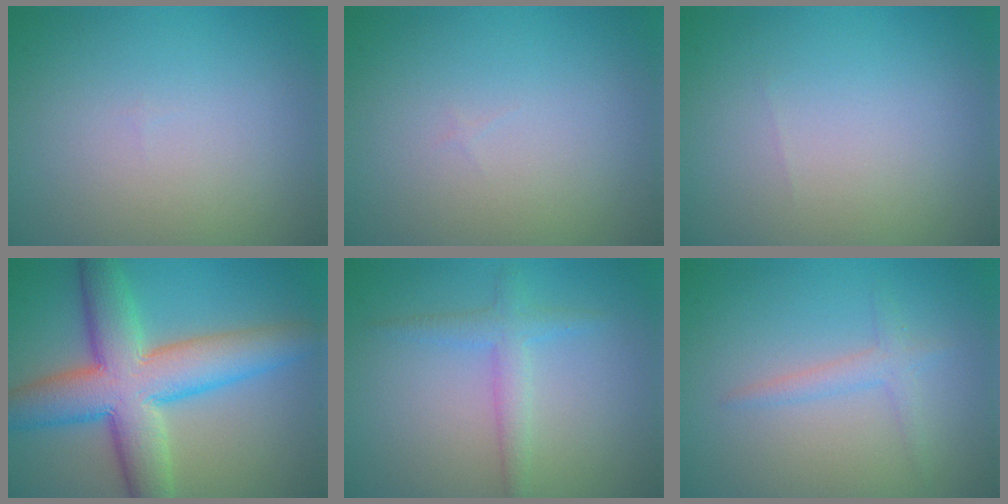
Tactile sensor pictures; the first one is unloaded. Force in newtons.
{"total": 0.0}
{"total": 0.0}
{"total": 10.2, "press": 10.2, "slide": 0.2}
{"total": 2.3, "press": 2.3, "slide": 0.1}
{"total": 1.6, "press": 1.6, "slide": 0.1}